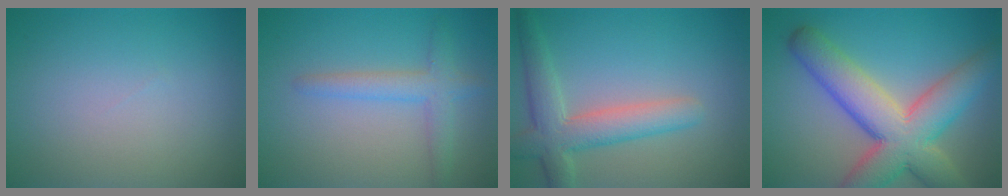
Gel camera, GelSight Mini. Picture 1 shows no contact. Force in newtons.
{"total": 2.8, "press": 2.8, "slide": 0.2}
{"total": 5.1, "press": 5.0, "slide": 0.5}
{"total": 10.1, "press": 10.1, "slide": 0.3}